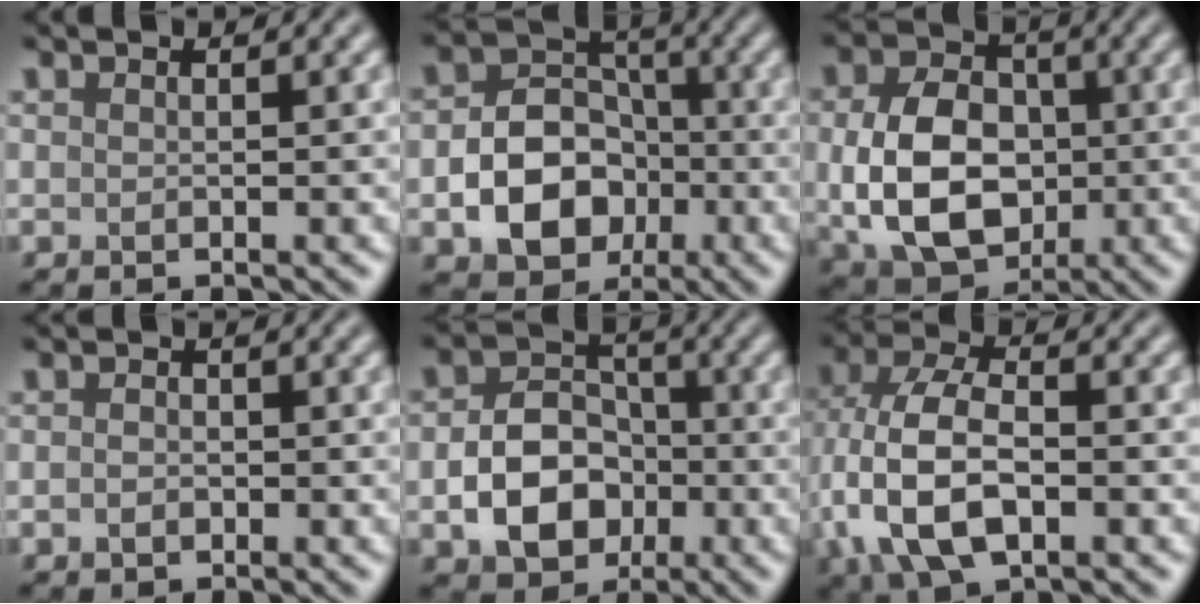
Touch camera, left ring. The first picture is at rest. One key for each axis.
{"total": 7.3, "fx": -2.1, "fy": 5.5, "fz": 4.3, "tx": -0.068, "ty": -0.003, "tz": -0.036}
{"total": 9.6, "fx": -0.5, "fy": 6.9, "fz": 6.7, "tx": -0.135, "ty": -0.011, "tz": -0.010}
{"total": 1.2, "fx": -0.3, "fy": 0.9, "fz": 0.7, "tx": -0.011, "ty": -0.001, "tz": -0.010}
{"total": 6.5, "fx": -1.8, "fy": 4.8, "fz": 4.0, "tx": -0.066, "ty": -0.002, "tz": -0.030}
{"total": 9.6, "fx": -2.1, "fy": 5.6, "fz": 7.5, "tx": -0.178, "ty": -0.001, "tz": -0.051}